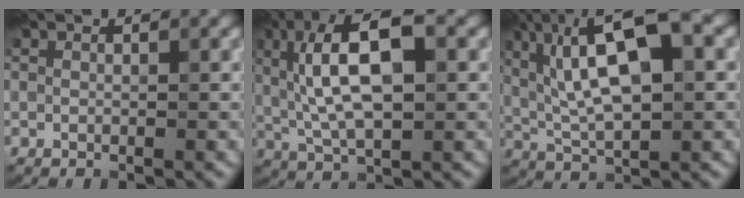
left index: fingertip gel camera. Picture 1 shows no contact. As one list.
[{"total": 9.7, "force": [2.0, 3.6, 8.8], "torque": [-0.155, 0.015, 0.026]}, {"total": 11.8, "force": [3.3, 4.1, 10.6], "torque": [-0.178, 0.018, 0.052]}]